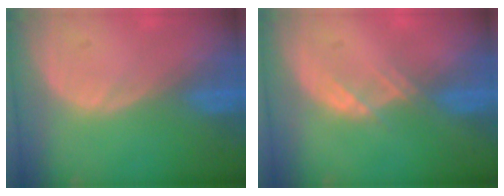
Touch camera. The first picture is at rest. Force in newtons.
{"total": 1.9, "press": 1.9, "slide": 0.3}